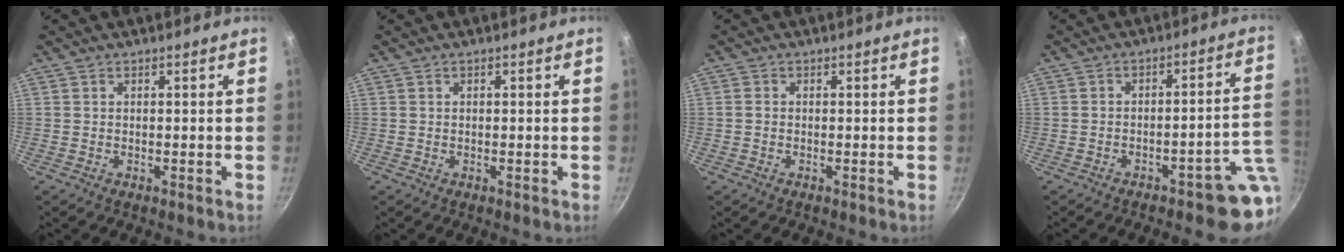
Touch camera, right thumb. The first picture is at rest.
{"total": 0.0}
{"total": 0.8, "force": [-0.2, 0.6, 0.4], "torque": [-0.006, 0.003, -0.007]}
{"total": 8.2, "force": [-3.8, 2.6, 6.8], "torque": [-0.047, 0.045, -0.047]}